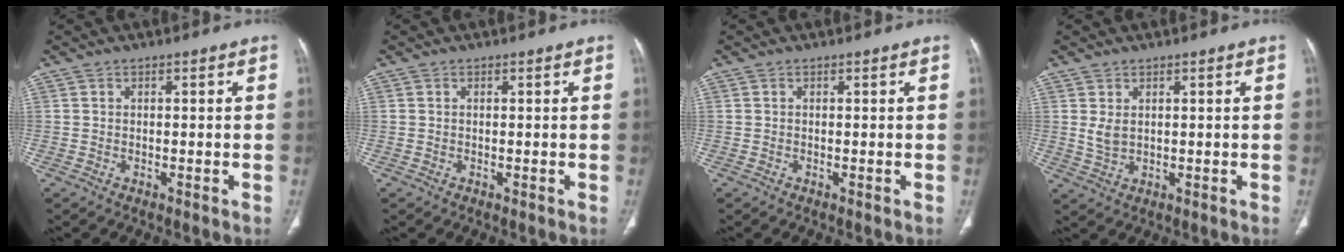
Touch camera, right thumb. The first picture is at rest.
{"total": 0.0}
{"total": 0.0}
{"total": 2.8, "force": [0.9, 1.8, 1.9], "torque": [-0.036, -0.005, 0.027]}